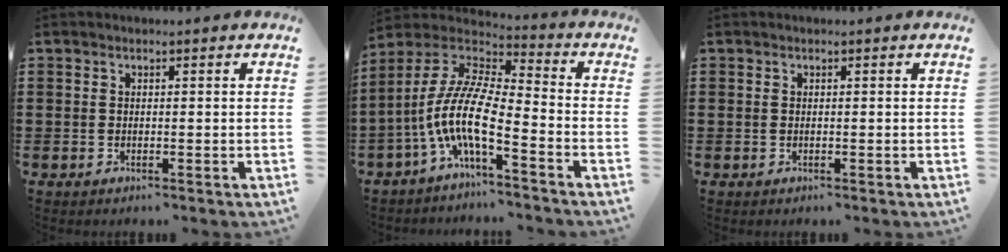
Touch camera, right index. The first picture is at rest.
{"total": 10.6, "force": [-5.1, 2.5, 9.0], "torque": [-0.217, -0.025, -0.113]}
{"total": 0.0}